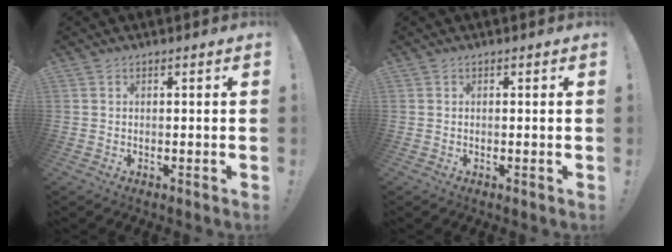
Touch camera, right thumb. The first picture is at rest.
{"total": 0.0}